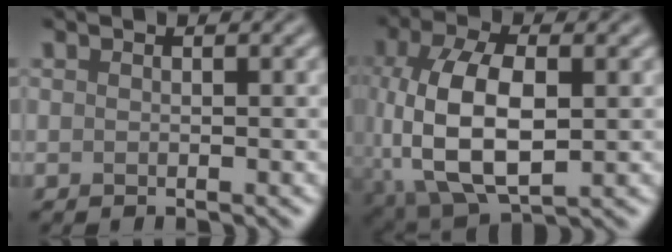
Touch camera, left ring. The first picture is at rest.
{"total": 10.4, "force": [-0.7, 5.6, 8.8], "torque": [-0.194, -0.010, -0.008]}